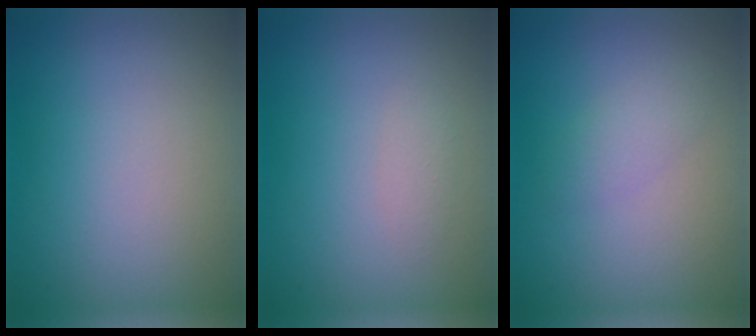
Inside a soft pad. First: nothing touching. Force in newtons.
{"total": 0.8, "press": 0.8, "slide": 0.0}
{"total": 1.5, "press": 1.5, "slide": 0.0}